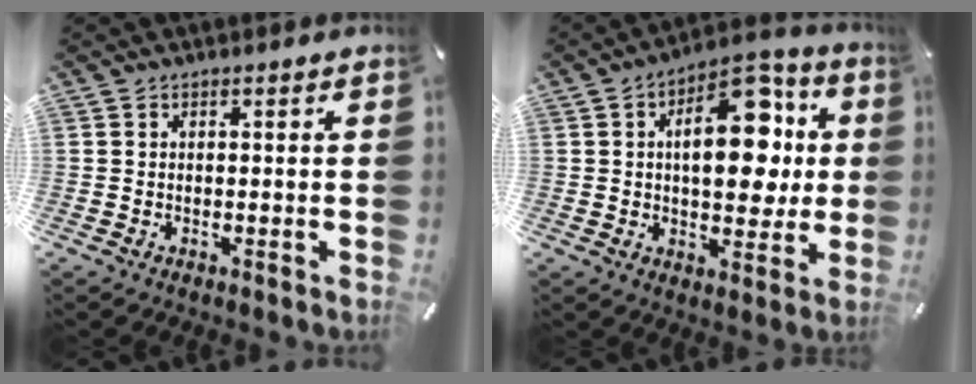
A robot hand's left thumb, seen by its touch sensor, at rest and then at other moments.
{"total": 17.1, "force": [3.4, 10.1, 13.4], "torque": [-0.171, -0.012, 0.056]}